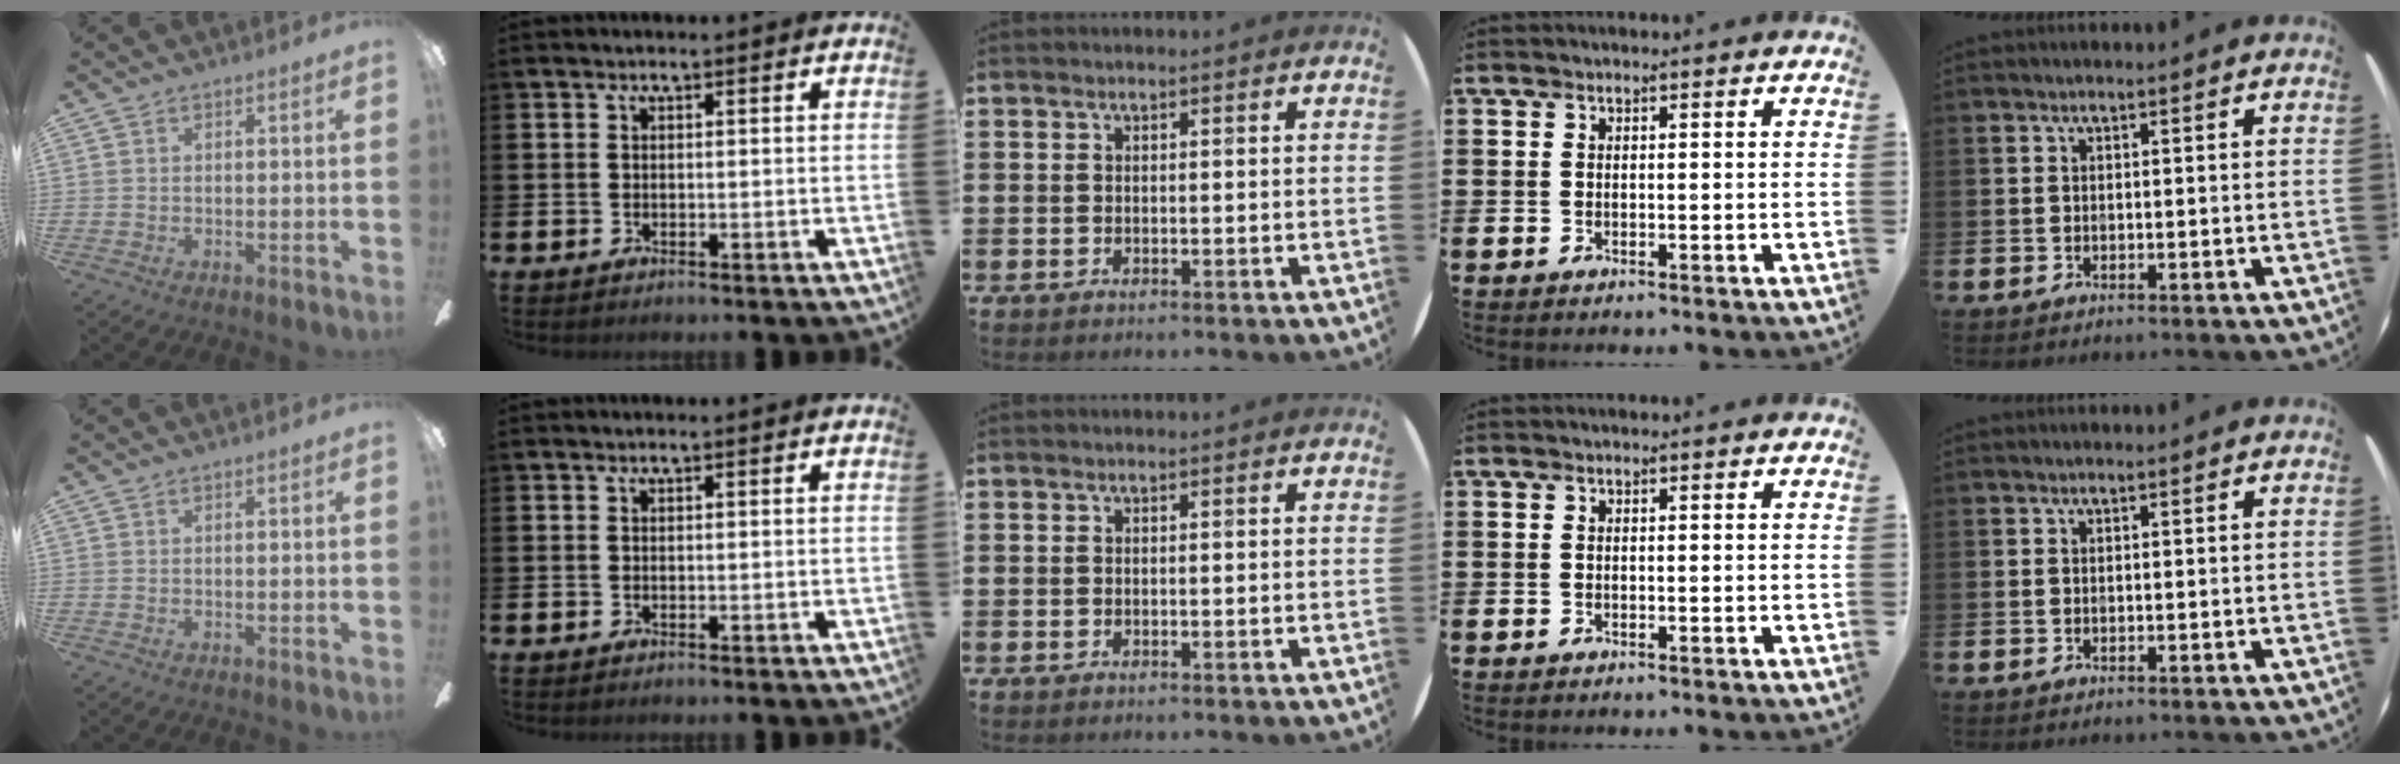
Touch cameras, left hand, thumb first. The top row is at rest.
{}